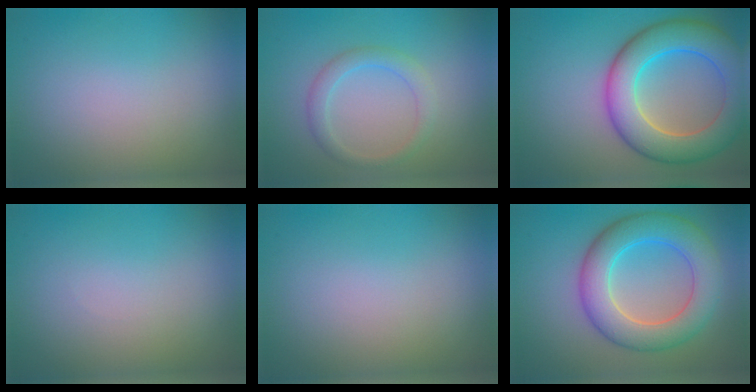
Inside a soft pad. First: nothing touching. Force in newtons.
{"total": 2.2, "press": 2.2, "slide": 0.0}
{"total": 9.3, "press": 9.3, "slide": 0.3}
{"total": 0.0}
{"total": 0.0}
{"total": 7.2, "press": 7.2, "slide": 0.2}